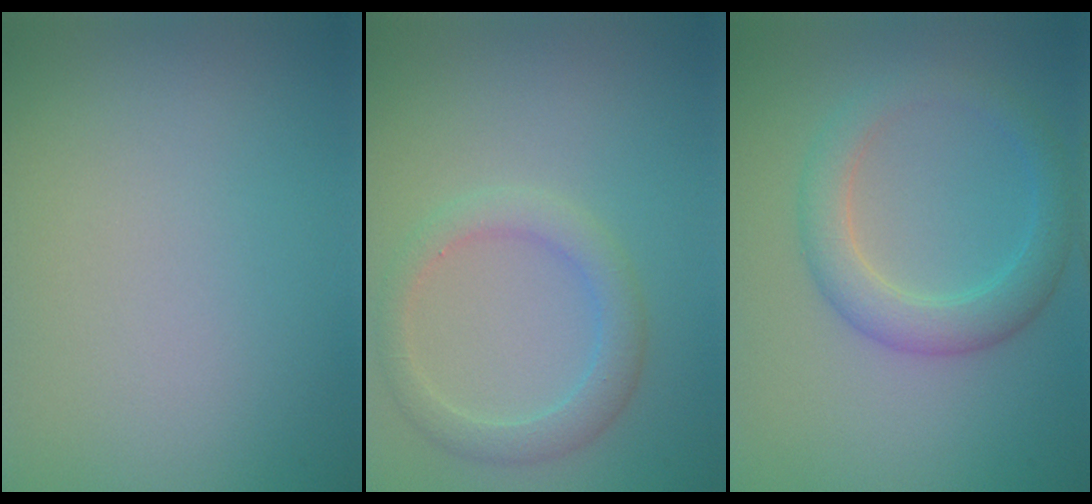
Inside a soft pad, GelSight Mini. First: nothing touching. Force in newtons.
{"total": 2.8, "press": 2.8, "slide": 0.2}
{"total": 3.7, "press": 3.7, "slide": 0.3}